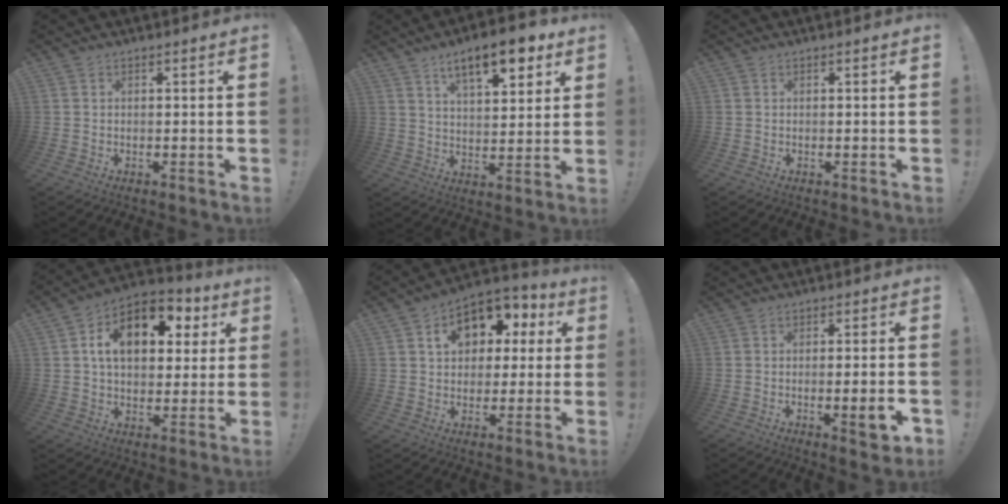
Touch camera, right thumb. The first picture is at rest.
{"total": 13.1, "force": [7.7, 4.4, 9.7], "torque": [-0.143, -0.035, 0.124]}
{"total": 0.0}
{"total": 15.9, "force": [5.3, 10.1, 11.0], "torque": [-0.175, -0.008, 0.094]}
{"total": 12.9, "force": [4.8, 9.2, 7.7], "torque": [-0.117, -0.014, 0.088]}
{"total": 7.1, "force": [-2.3, 0.9, 6.7], "torque": [-0.082, -0.002, -0.035]}